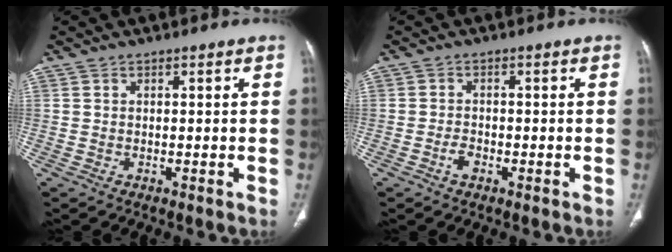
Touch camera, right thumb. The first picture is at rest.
{"total": 2.0, "force": [-1.1, 1.1, 1.3], "torque": [-0.027, 0.007, -0.021]}